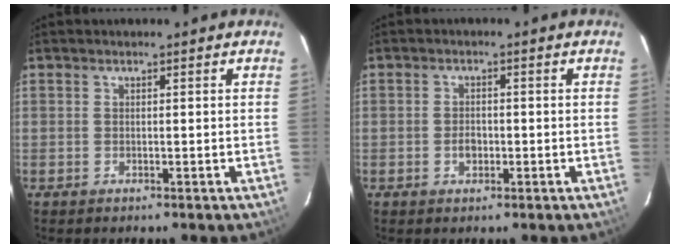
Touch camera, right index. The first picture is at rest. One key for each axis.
{"total": 2.3, "fx": -0.8, "fy": 1.6, "fz": 1.5, "tx": -0.028, "ty": 0.001, "tz": -0.013}